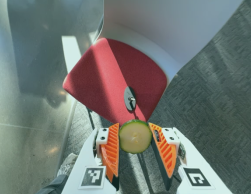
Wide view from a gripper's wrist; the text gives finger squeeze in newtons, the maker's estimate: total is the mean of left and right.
{"total": 5.8, "left": 5.7, "right": 5.8}